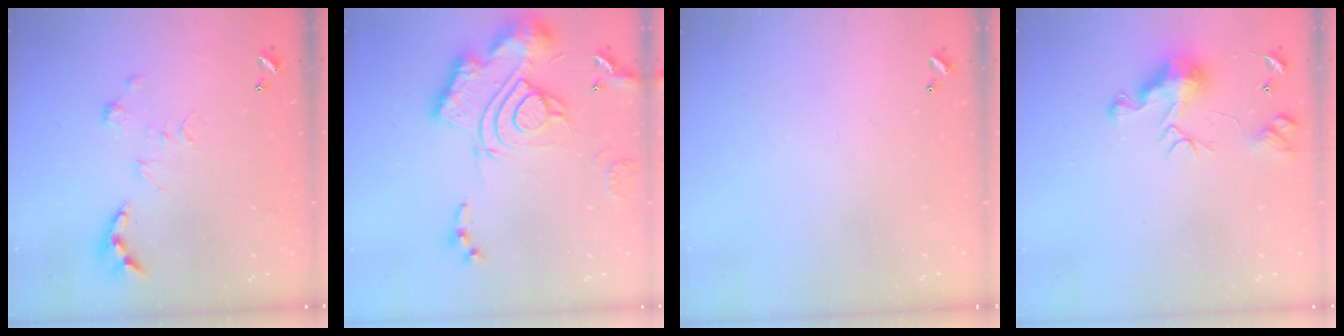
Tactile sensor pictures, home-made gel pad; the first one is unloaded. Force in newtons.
{"total": 23.3, "press": 23.1, "slide": 2.3}
{"total": 0.0}
{"total": 10.0, "press": 9.9, "slide": 1.6}